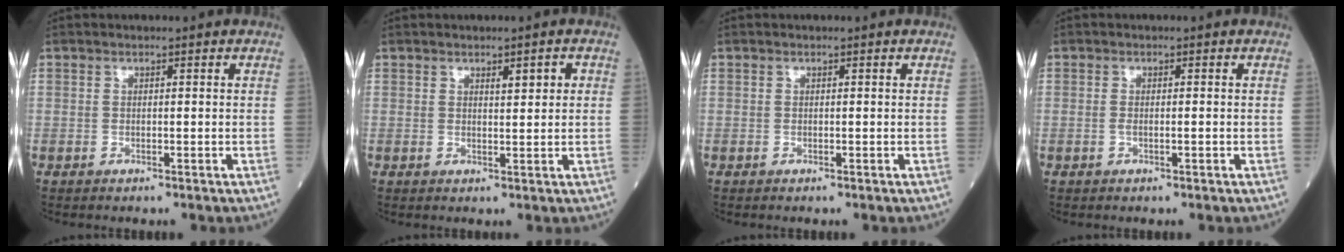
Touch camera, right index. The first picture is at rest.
{"total": 2.2, "force": [0.9, 0.6, 2.0], "torque": [-0.030, 0.001, 0.015]}
{"total": 0.0}
{"total": 1.1, "force": [-0.3, 0.3, 1.1], "torque": [-0.024, 0.001, -0.003]}